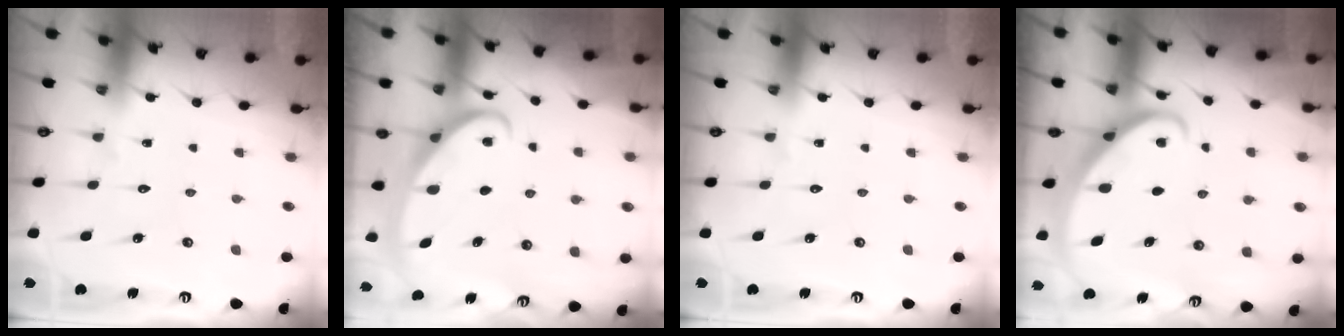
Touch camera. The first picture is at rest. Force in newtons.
{"total": 2.6, "press": 2.6, "slide": 0.4}
{"total": 0.0}
{"total": 2.3, "press": 2.3, "slide": 0.2}